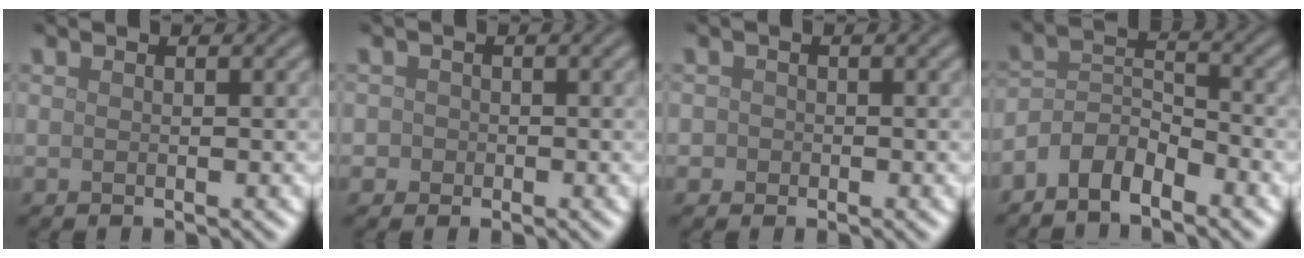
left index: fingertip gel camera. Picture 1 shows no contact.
{"total": 1.5, "force": [0.1, 1.5, 0.3], "torque": [0.009, 0.005, -0.009]}
{"total": 1.2, "force": [0.0, 1.1, 0.2], "torque": [0.009, 0.000, -0.007]}
{"total": 3.9, "force": [-3.0, 1.6, 2.0], "torque": [-0.036, 0.009, -0.064]}